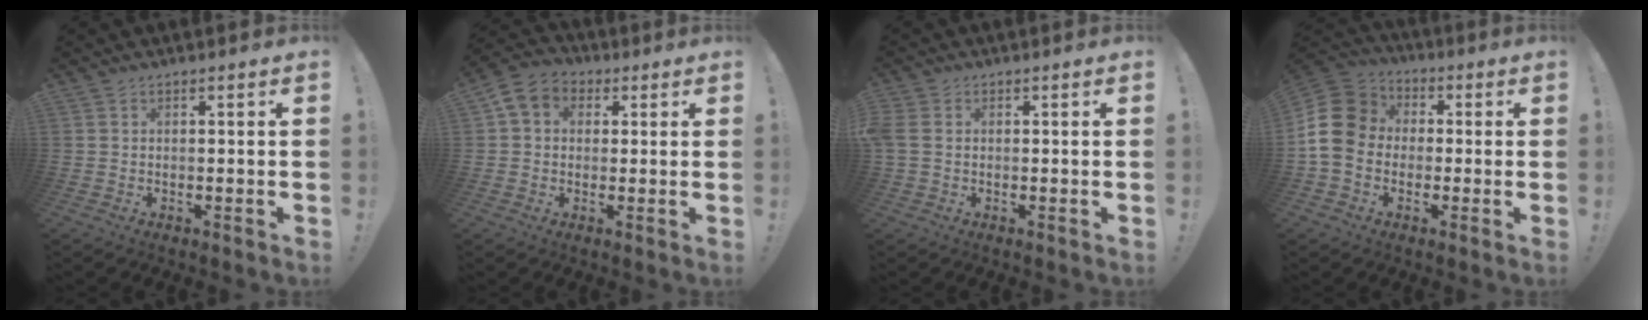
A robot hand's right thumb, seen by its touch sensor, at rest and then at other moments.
{"total": 7.3, "force": [1.8, 6.1, 3.4], "torque": [-0.055, 0.007, 0.041]}
{"total": 3.7, "force": [0.2, 2.8, 2.5], "torque": [-0.065, 0.005, 0.006]}
{"total": 14.2, "force": [-0.4, 12.0, 7.6], "torque": [-0.141, 0.021, -0.003]}